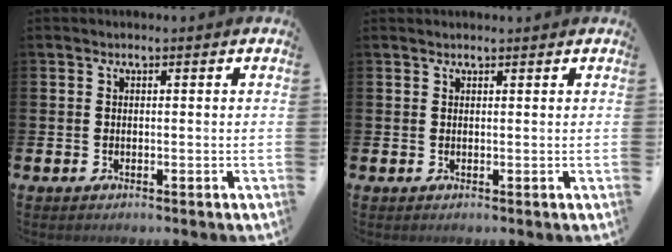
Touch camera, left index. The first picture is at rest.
{"total": 0.6, "force": [0.6, 0.0, 0.1], "torque": [0.009, -0.004, 0.009]}